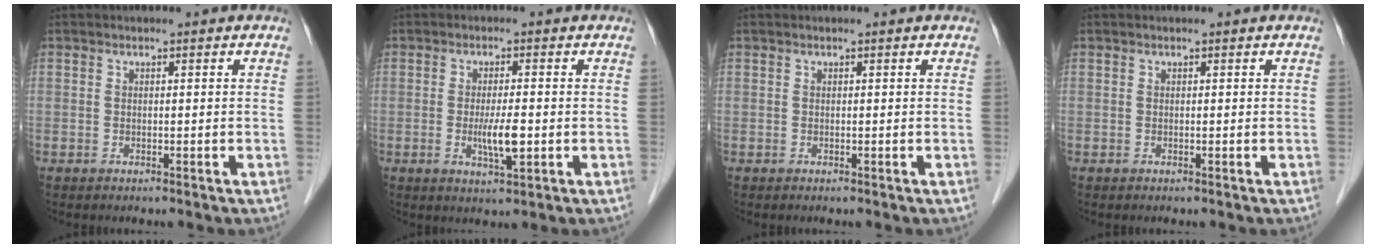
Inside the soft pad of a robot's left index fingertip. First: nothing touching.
{"total": 4.2, "force": [-0.7, 0.6, 4.1], "torque": [-0.080, -0.007, -0.010]}
{"total": 0.0}
{"total": 0.0}